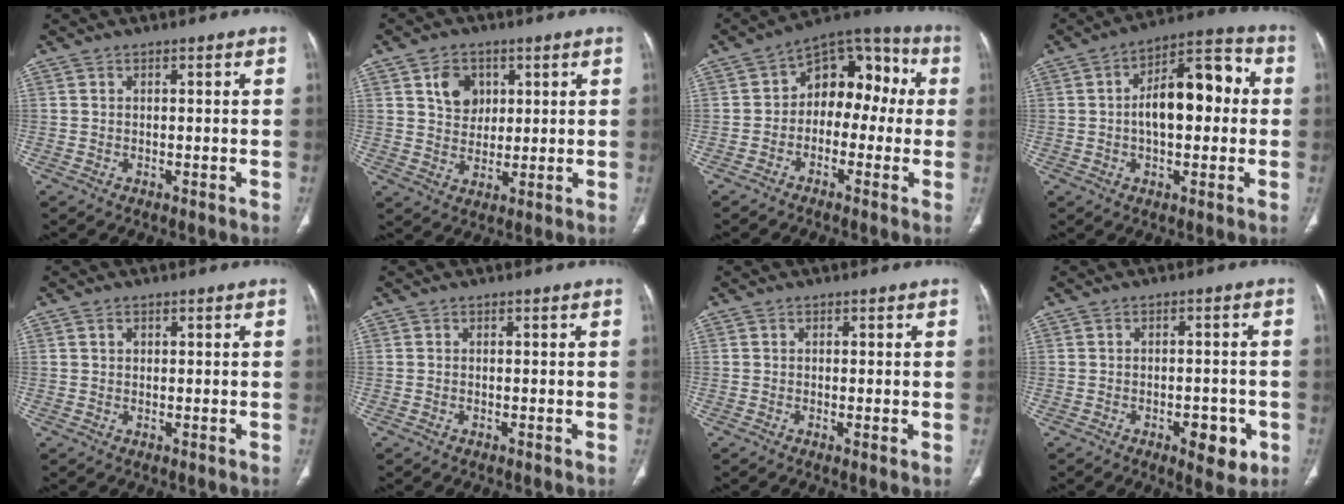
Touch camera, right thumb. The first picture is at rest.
{"total": 7.0, "force": [2.7, 5.5, 3.4], "torque": [-0.028, -0.011, 0.047]}
{"total": 12.8, "force": [0.0, 8.7, 9.4], "torque": [-0.076, 0.052, -0.019]}
{"total": 15.9, "force": [0.7, 9.0, 13.1], "torque": [-0.168, 0.041, 0.000]}
{"total": 1.0, "force": [0.4, 0.8, 0.5], "torque": [-0.006, -0.001, 0.007]}
{"total": 0.0}
{"total": 1.2, "force": [-0.2, 0.2, 1.2], "torque": [-0.028, -0.006, -0.005]}
{"total": 6.4, "force": [-2.6, 3.1, 5.0], "torque": [-0.047, 0.008, -0.030]}